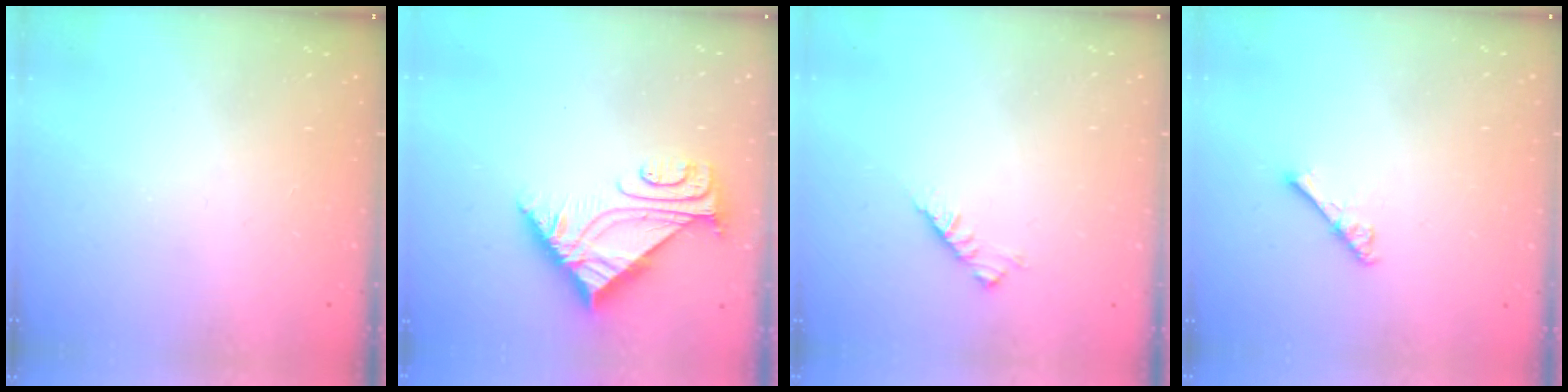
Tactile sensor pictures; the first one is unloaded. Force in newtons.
{"total": 6.0, "press": 6.0, "slide": 0.8}
{"total": 3.0, "press": 2.9, "slide": 0.8}
{"total": 3.7, "press": 3.7, "slide": 0.5}